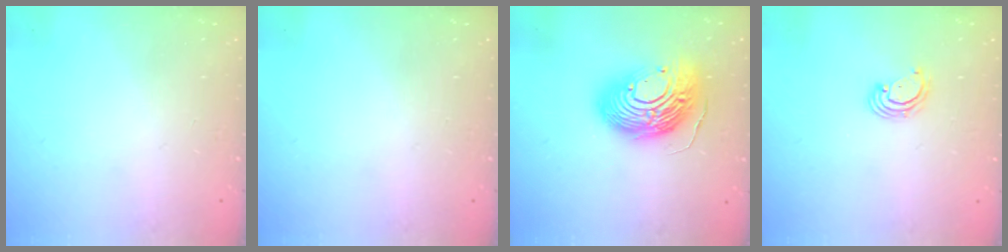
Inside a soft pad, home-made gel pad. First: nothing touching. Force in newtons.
{"total": 0.0}
{"total": 18.8, "press": 18.6, "slide": 2.8}
{"total": 2.4, "press": 2.4, "slide": 0.2}